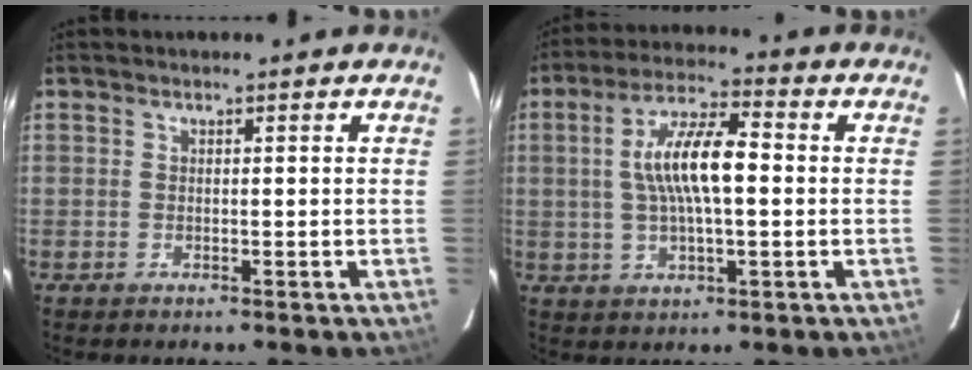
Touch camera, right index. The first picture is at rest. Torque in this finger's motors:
{"motor_torque": [0.89, -0.16, 0.56, 0.18]}